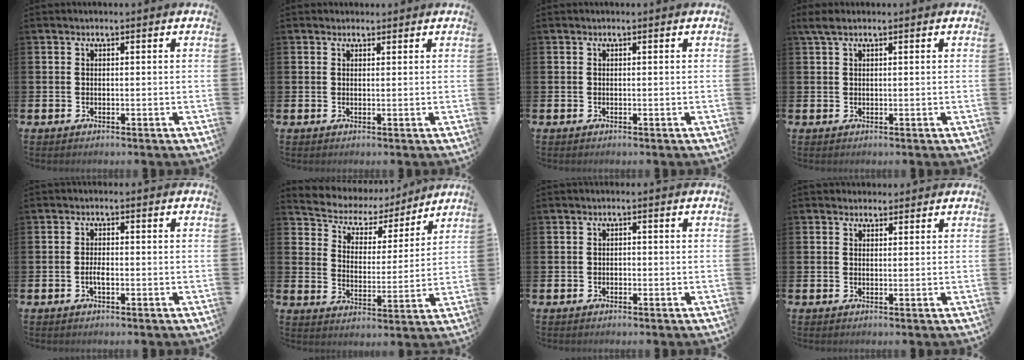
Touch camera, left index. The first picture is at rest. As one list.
[{"total": 1.1, "force": [1.0, 0.6, 0.0], "torque": [0.011, 0.001, 0.016]}, {"total": 0.0}, {"total": 1.8, "force": [1.2, 0.6, 1.1], "torque": [-0.019, 0.003, 0.020]}, {"total": 1.8, "force": [-0.5, 0.7, 1.6], "torque": [-0.026, 0.000, -0.011]}, {"total": 5.9, "force": [5.2, 2.6, 0.5], "torque": [-0.045, -0.040, 0.087]}, {"total": 0.8, "force": [-0.4, 0.7, 0.1], "torque": [-0.001, 0.002, -0.011]}, {"total": 1.7, "force": [1.5, 0.8, -0.1], "torque": [0.012, -0.001, 0.026]}]